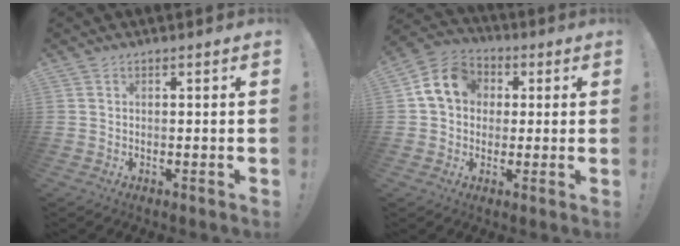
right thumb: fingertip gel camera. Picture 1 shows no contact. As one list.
[{"total": 11.4, "force": [2.6, 9.6, 5.5], "torque": [-0.089, 0.012, 0.058]}]